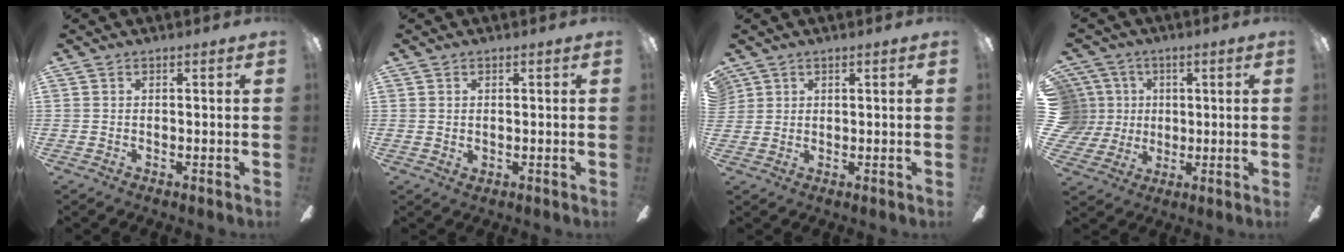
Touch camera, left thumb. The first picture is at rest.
{"total": 0.8, "force": [0.4, 0.6, 0.4], "torque": [0.000, 0.001, 0.004]}
{"total": 1.6, "force": [1.1, 1.1, 0.0], "torque": [-0.003, 0.002, 0.022]}
{"total": 9.8, "force": [2.0, 9.4, 2.1], "torque": [-0.077, 0.000, 0.045]}